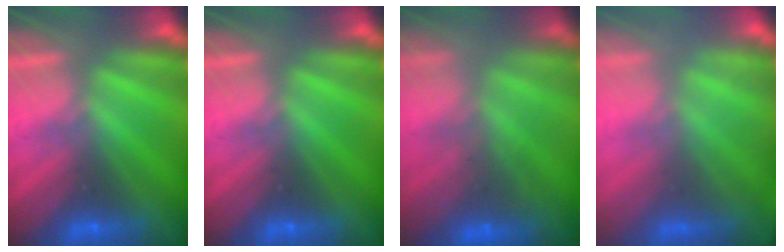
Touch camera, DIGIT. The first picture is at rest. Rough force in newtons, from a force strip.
{"total": 0.0}
{"total": 7.7}
{"total": 2.0}